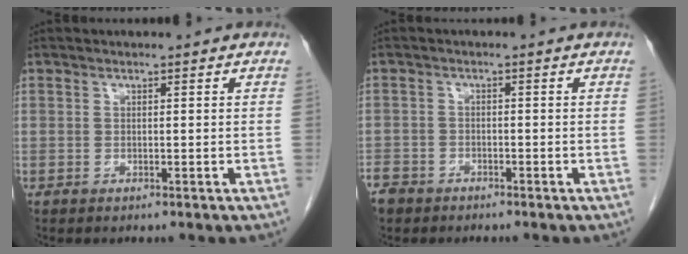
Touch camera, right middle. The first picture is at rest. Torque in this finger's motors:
{"motor_torque": [0.13, -0.71, 0.09, 0.04]}